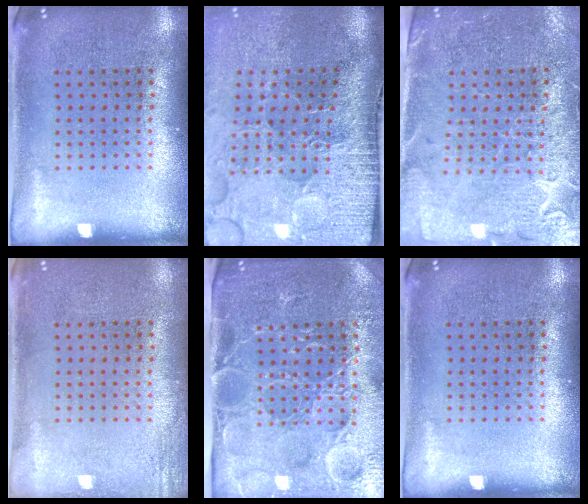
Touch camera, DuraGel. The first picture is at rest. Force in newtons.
{"total": 5.0, "press": 4.0, "slide": 3.0}
{"total": 3.3, "press": 3.1, "slide": 1.3}
{"total": 1.8, "press": 1.8, "slide": 0.2}
{"total": 4.8, "press": 4.2, "slide": 2.1}
{"total": 0.0}